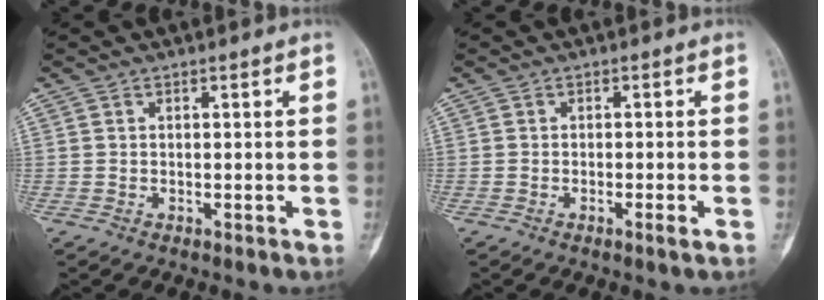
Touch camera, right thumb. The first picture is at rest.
{"total": 1.6, "force": [-0.8, 0.0, 1.4], "torque": [-0.026, 0.001, -0.015]}